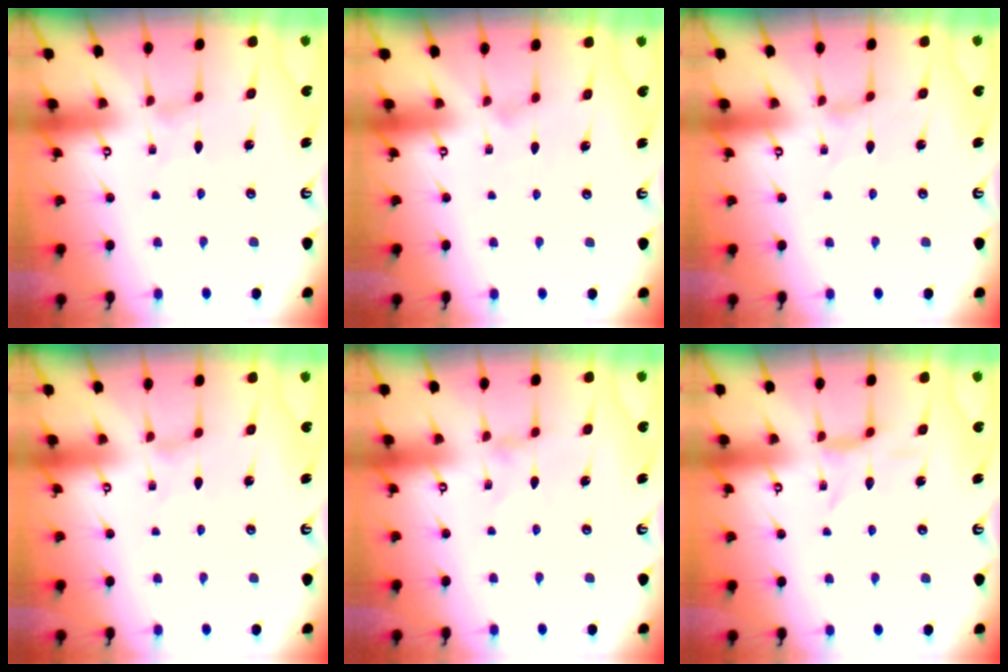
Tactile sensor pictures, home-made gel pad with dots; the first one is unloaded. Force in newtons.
{"total": 0.0}
{"total": 0.0}
{"total": 0.0}
{"total": 0.0}
{"total": 1.2, "press": 1.2, "slide": 0.1}